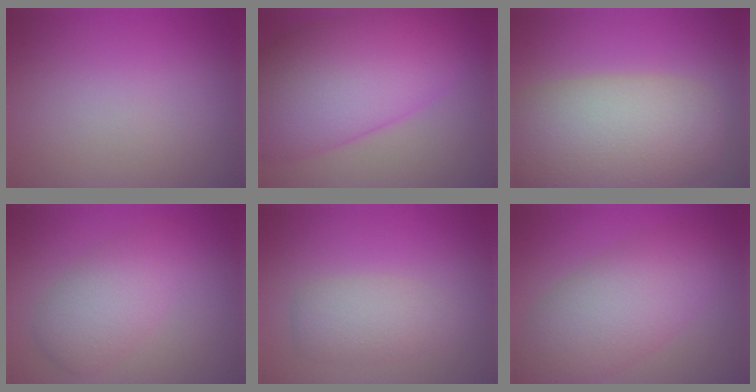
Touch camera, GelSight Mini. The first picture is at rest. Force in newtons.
{"total": 13.2, "press": 13.2, "slide": 0.4}
{"total": 10.1, "press": 10.1, "slide": 0.7}
{"total": 4.5, "press": 4.5, "slide": 0.2}
{"total": 3.0, "press": 3.0, "slide": 0.3}
{"total": 7.8, "press": 7.8, "slide": 0.4}